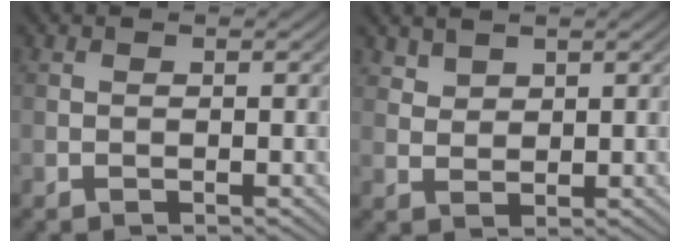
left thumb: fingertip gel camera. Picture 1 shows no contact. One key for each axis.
{"total": 2.5, "fx": 2.0, "fy": 1.3, "fz": 0.7, "tx": -0.020, "ty": -0.010, "tz": 0.056}